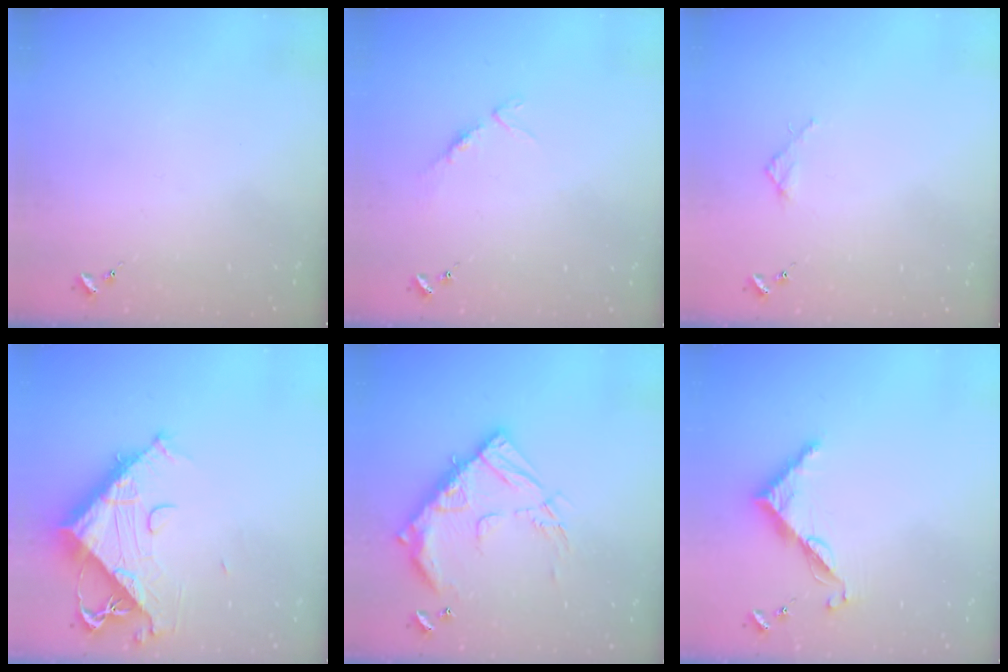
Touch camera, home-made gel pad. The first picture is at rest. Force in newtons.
{"total": 5.9, "press": 5.9, "slide": 0.5}
{"total": 2.7, "press": 2.7, "slide": 0.3}
{"total": 13.1, "press": 13.0, "slide": 1.5}
{"total": 17.8, "press": 17.7, "slide": 1.9}
{"total": 7.6, "press": 7.5, "slide": 0.6}